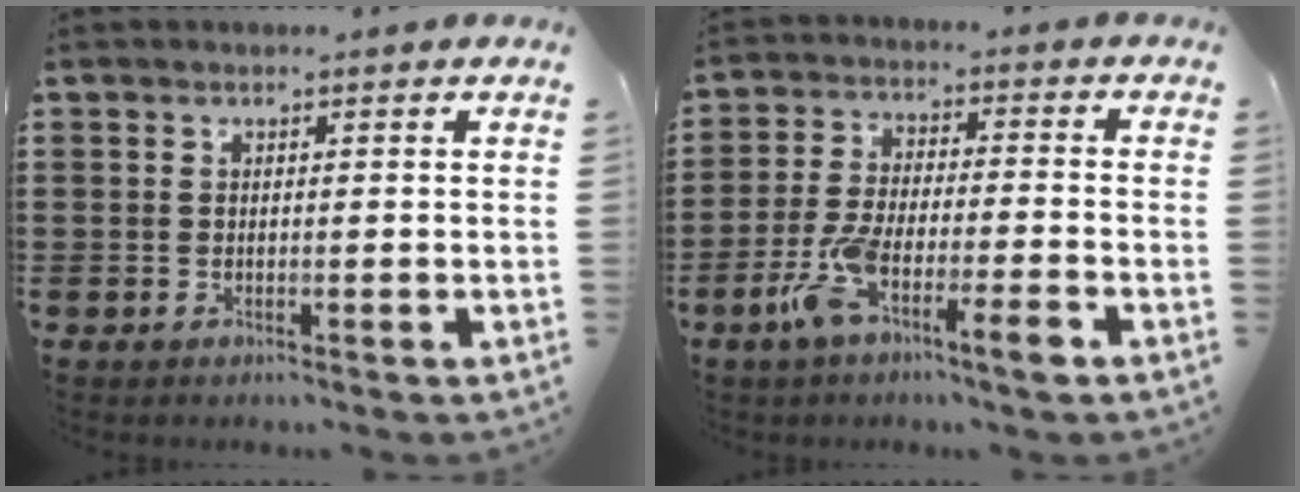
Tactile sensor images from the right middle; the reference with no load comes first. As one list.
[{"total": 8.5, "force": [-5.1, 1.7, 6.6], "torque": [-0.144, -0.006, -0.097]}]